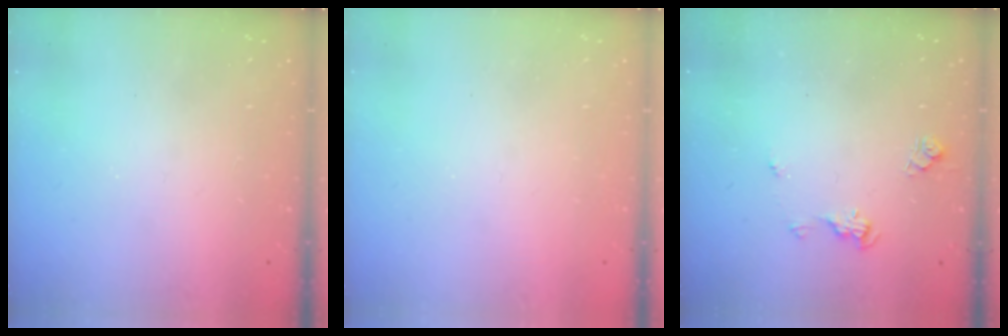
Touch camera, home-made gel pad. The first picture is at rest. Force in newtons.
{"total": 0.0}
{"total": 7.0, "press": 6.9, "slide": 0.7}